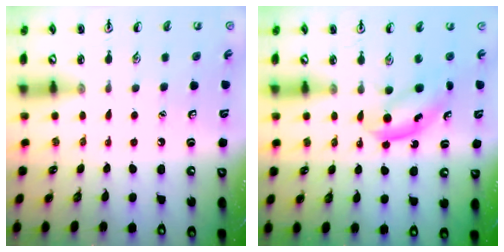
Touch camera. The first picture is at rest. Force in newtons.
{"total": 5.2, "press": 5.2, "slide": 0.6}